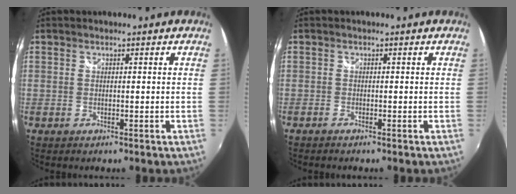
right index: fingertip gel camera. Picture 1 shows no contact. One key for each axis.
{"total": 0.8, "fx": -0.7, "fy": 0.1, "fz": 0.3, "tx": -0.008, "ty": -0.004, "tz": -0.016}